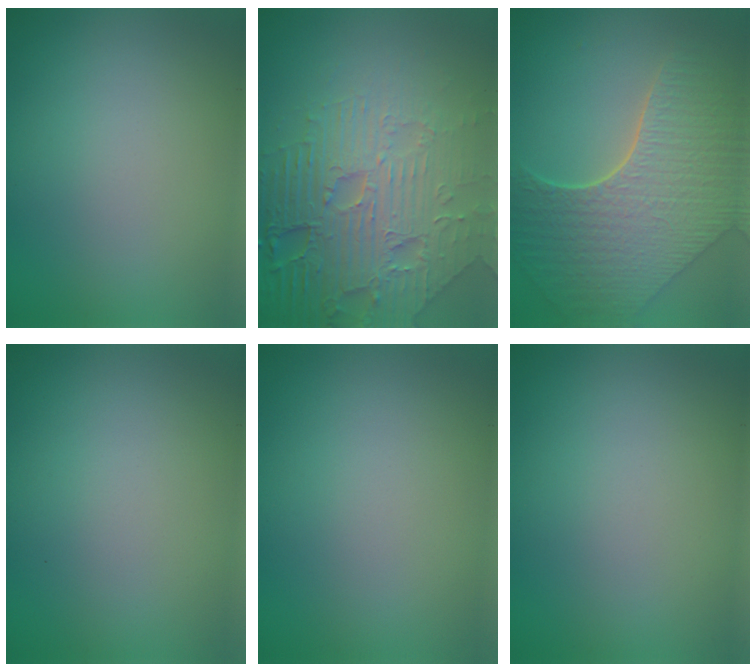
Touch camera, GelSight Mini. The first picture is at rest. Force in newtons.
{"total": 8.7, "press": 6.2, "slide": 6.1}
{"total": 8.4, "press": 6.1, "slide": 5.7}
{"total": 0.0}
{"total": 0.0}
{"total": 0.0}